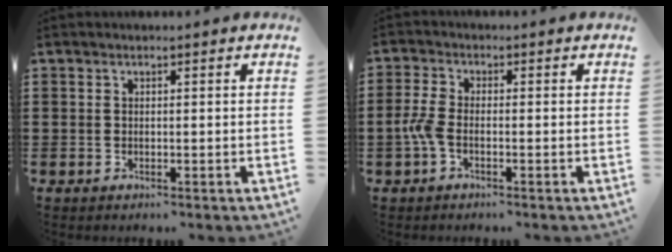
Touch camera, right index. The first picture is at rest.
{"total": 3.4, "force": [-1.3, 1.3, 2.9], "torque": [-0.080, -0.006, -0.030]}